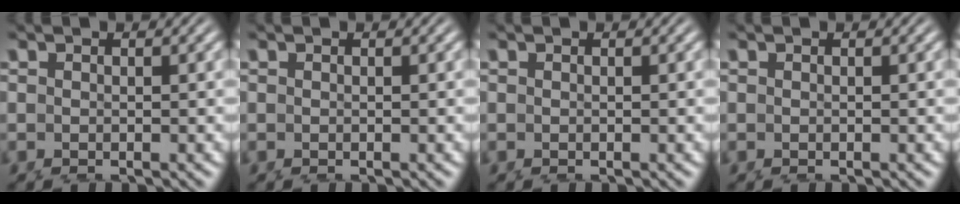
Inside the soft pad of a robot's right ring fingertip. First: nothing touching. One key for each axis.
{"total": 0.0}
{"total": 0.0}
{"total": 0.0}